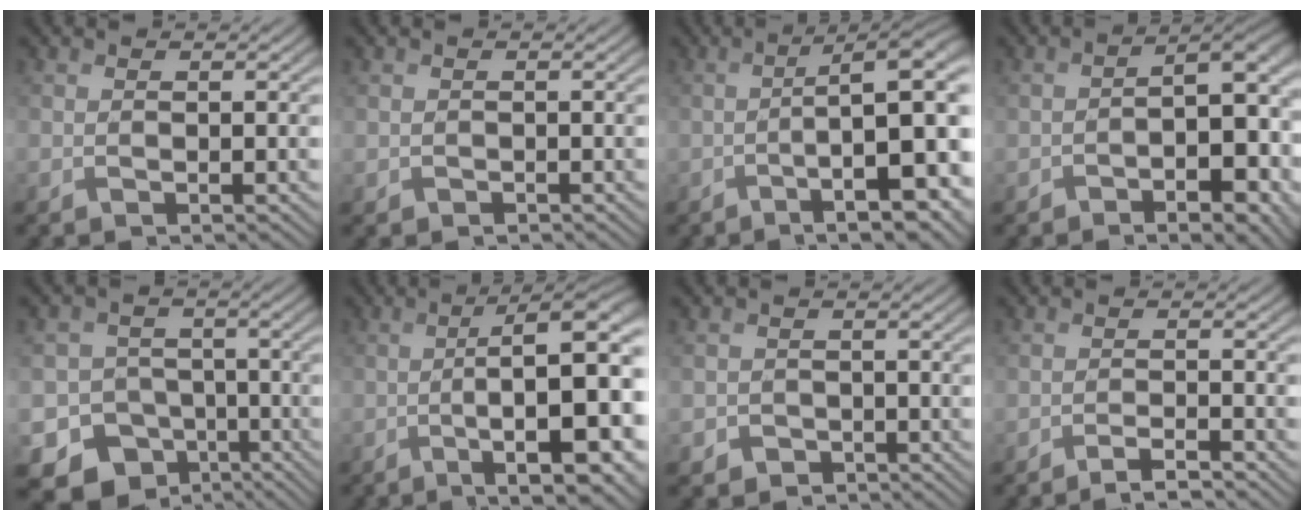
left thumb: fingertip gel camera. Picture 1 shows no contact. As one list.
[{"total": 0.7, "force": [-0.2, 0.6, 0.0], "torque": [-0.001, -0.009, -0.002]}, {"total": 14.0, "force": [-3.1, 4.1, 13.0], "torque": [-0.164, -0.006, -0.044]}, {"total": 10.1, "force": [-3.4, 4.6, 8.2], "torque": [-0.113, -0.018, -0.040]}, {"total": 10.8, "force": [-6.2, 8.5, 2.6], "torque": [-0.066, -0.025, -0.104]}, {"total": 15.1, "force": [-2.2, 4.3, 14.3], "torque": [-0.195, -0.012, -0.025]}, {"total": 2.3, "force": [-1.2, 1.9, 0.4], "torque": [-0.003, -0.008, -0.025]}, {"total": 2.3, "force": [-1.9, 0.3, 1.3], "torque": [-0.022, 0.002, -0.040]}]